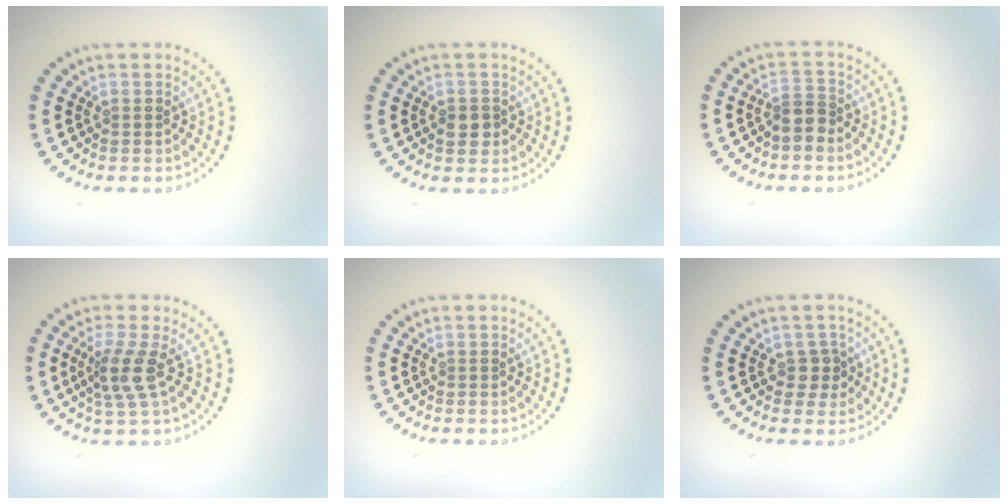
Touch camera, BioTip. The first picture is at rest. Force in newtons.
{"total": 1.8, "press": 1.8, "slide": 0.4}
{"total": 2.1, "press": 1.7, "slide": 1.3}
{"total": 2.9, "press": 2.2, "slide": 1.9}
{"total": 0.0}
{"total": 1.7, "press": 1.4, "slide": 0.9}